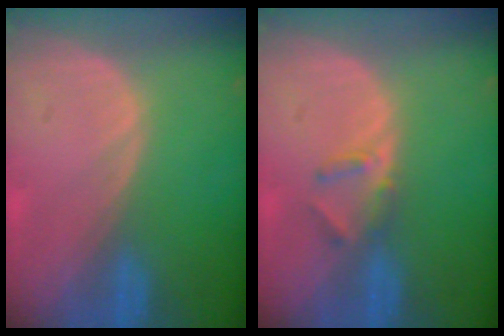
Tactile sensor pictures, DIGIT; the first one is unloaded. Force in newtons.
{"total": 2.5, "press": 2.3, "slide": 1.0}